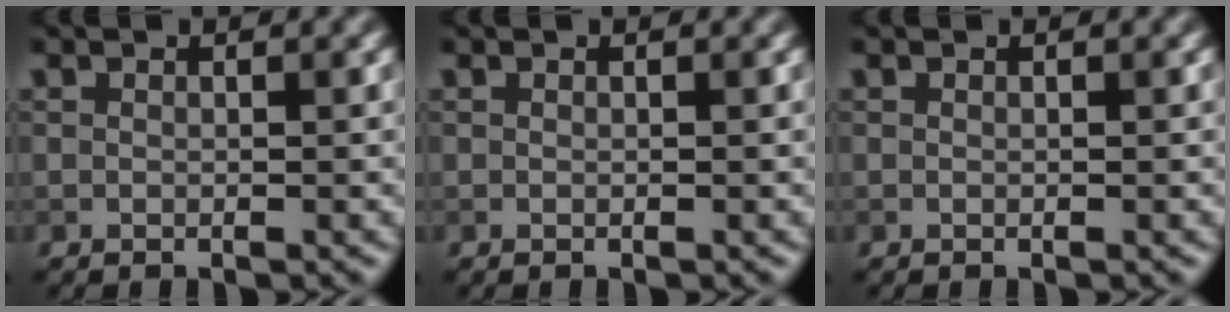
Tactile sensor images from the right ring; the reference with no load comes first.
{"total": 0.0}
{"total": 0.0}